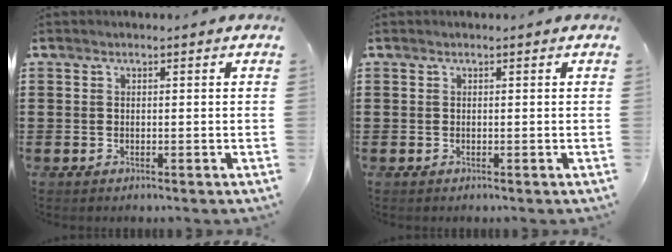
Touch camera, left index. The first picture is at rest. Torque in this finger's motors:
{"motor_torque": [0.00, 0.00, 0.00, 0.00]}